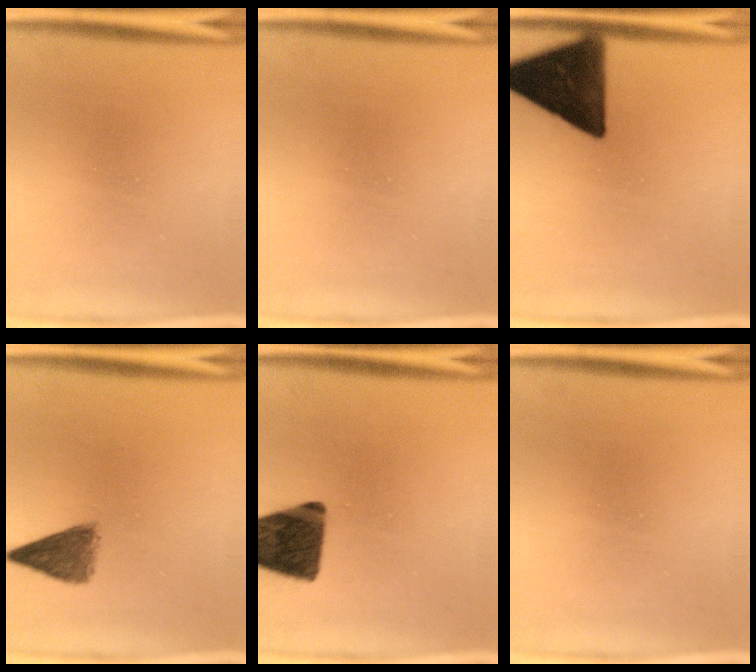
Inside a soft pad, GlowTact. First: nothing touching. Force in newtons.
{"total": 0.0}
{"total": 15.2}
{"total": 5.0}
{"total": 13.5}
{"total": 0.0}